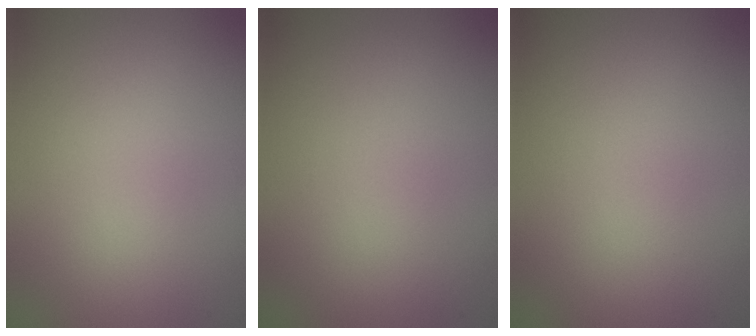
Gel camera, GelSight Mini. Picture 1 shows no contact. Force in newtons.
{"total": 0.0}
{"total": 0.0}